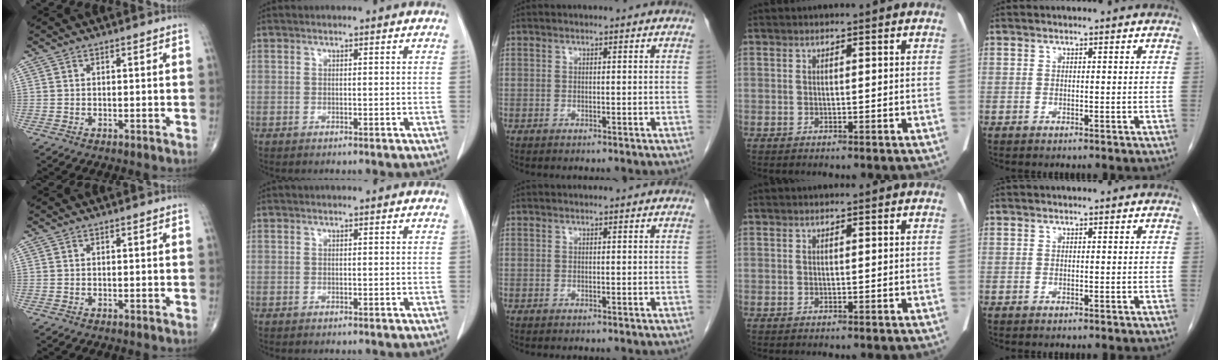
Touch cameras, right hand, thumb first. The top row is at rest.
{}